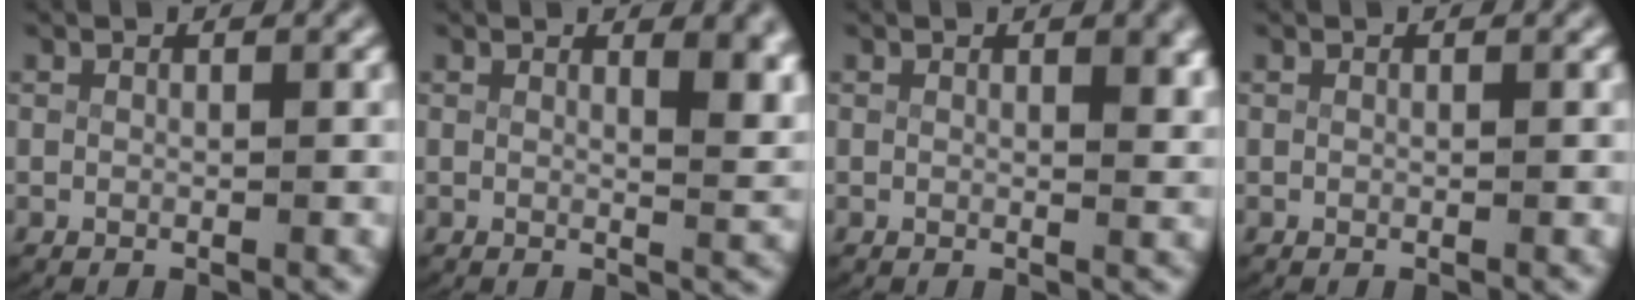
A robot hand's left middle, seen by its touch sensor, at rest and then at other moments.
{"total": 3.1, "force": [1.7, 0.8, 2.5], "torque": [-0.023, -0.016, 0.029]}
{"total": 1.2, "force": [0.7, 0.2, 0.9], "torque": [-0.005, -0.007, 0.011]}
{"total": 0.0}